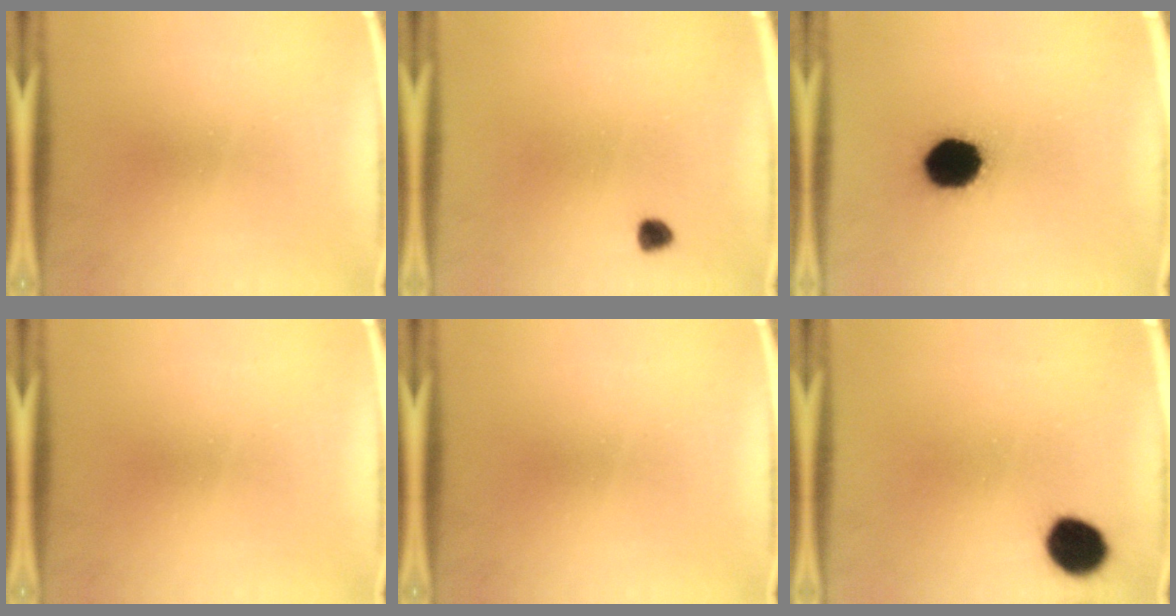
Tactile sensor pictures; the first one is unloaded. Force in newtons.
{"total": 1.8}
{"total": 15.0}
{"total": 0.0}
{"total": 0.0}
{"total": 8.9}